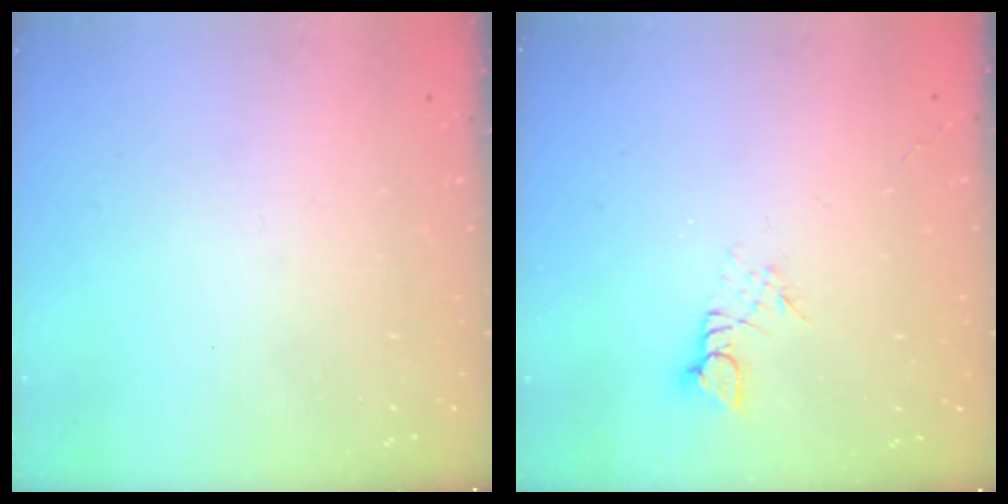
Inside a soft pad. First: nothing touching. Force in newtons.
{"total": 3.0, "press": 3.0, "slide": 0.3}